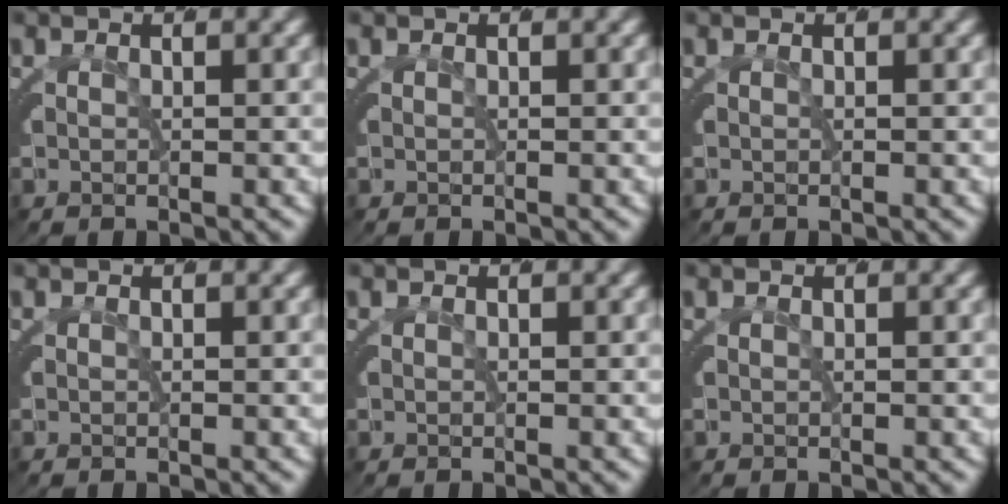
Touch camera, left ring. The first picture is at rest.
{"total": 0.0}
{"total": 0.0}
{"total": 0.0}
{"total": 0.0}
{"total": 0.0}